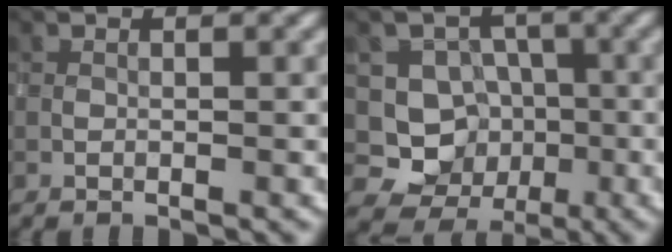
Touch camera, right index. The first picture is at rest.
{"total": 6.7, "force": [-1.3, 6.4, 1.2], "torque": [-0.001, 0.009, -0.045]}